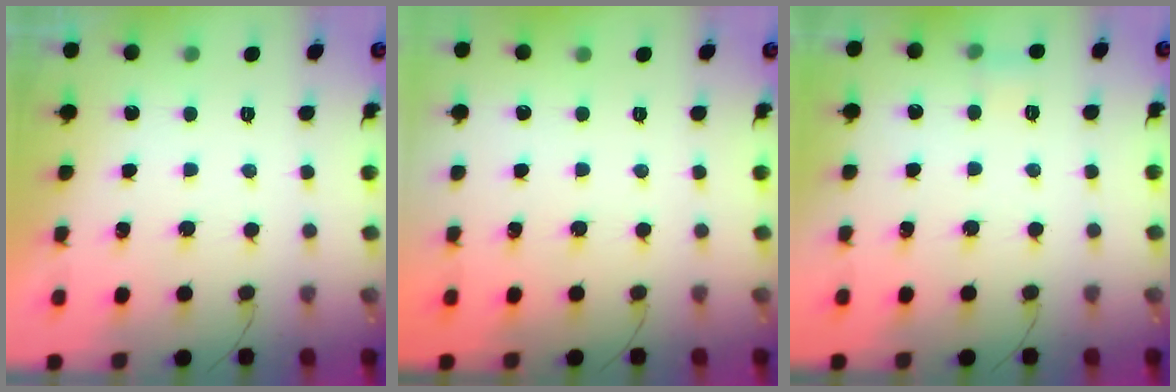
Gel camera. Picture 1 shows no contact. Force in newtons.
{"total": 0.0}
{"total": 4.3, "press": 4.1, "slide": 1.3}